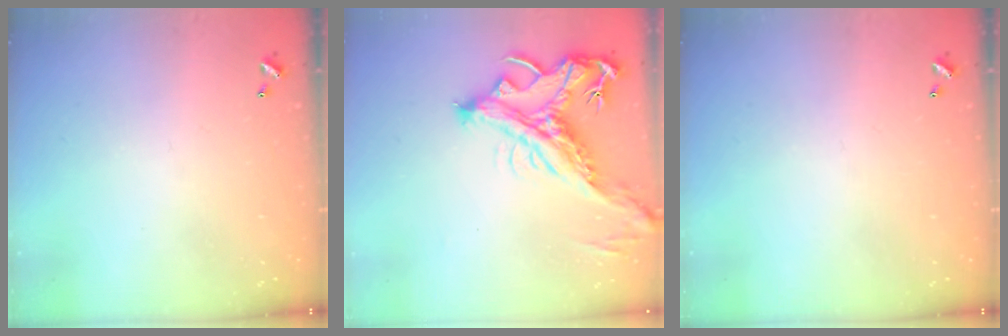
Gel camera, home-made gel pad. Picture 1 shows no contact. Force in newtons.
{"total": 4.9, "press": 4.7, "slide": 1.6}
{"total": 0.0}